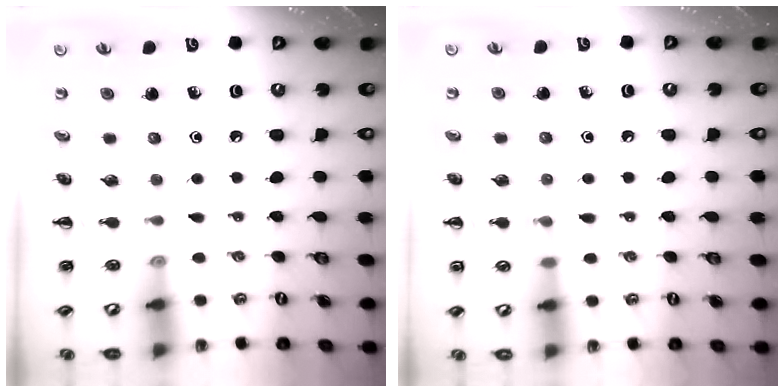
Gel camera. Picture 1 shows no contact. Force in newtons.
{"total": 5.6, "press": 5.5, "slide": 1.4}